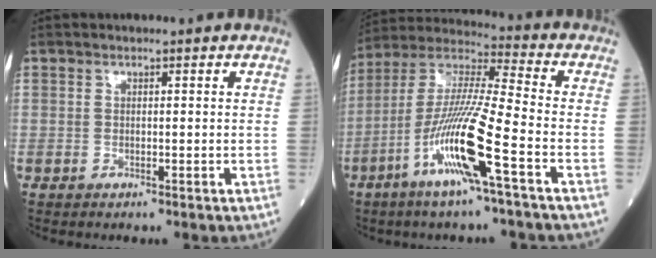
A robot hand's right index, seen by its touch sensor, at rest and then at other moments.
{"total": 15.2, "force": [-6.2, -0.1, 13.9], "torque": [-0.287, -0.010, -0.125]}